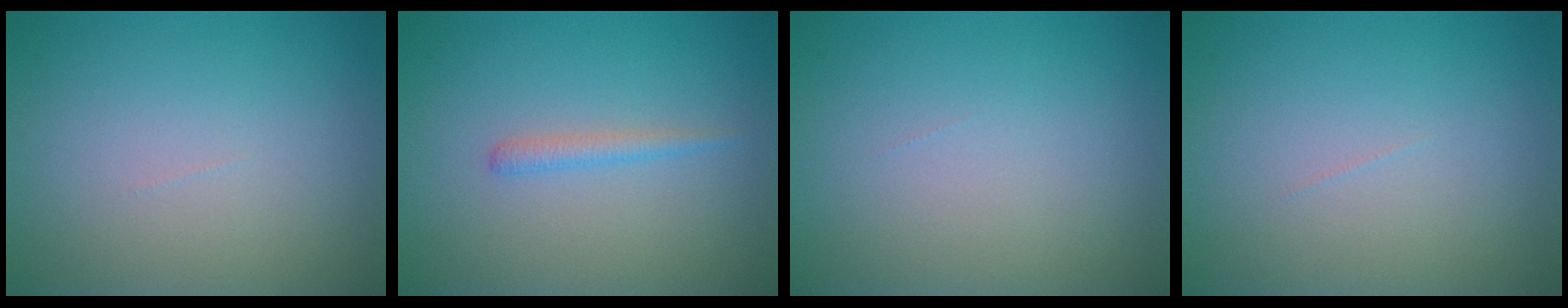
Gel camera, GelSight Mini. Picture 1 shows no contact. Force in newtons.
{"total": 1.2, "press": 1.2, "slide": 0.0}
{"total": 0.0}
{"total": 0.0}